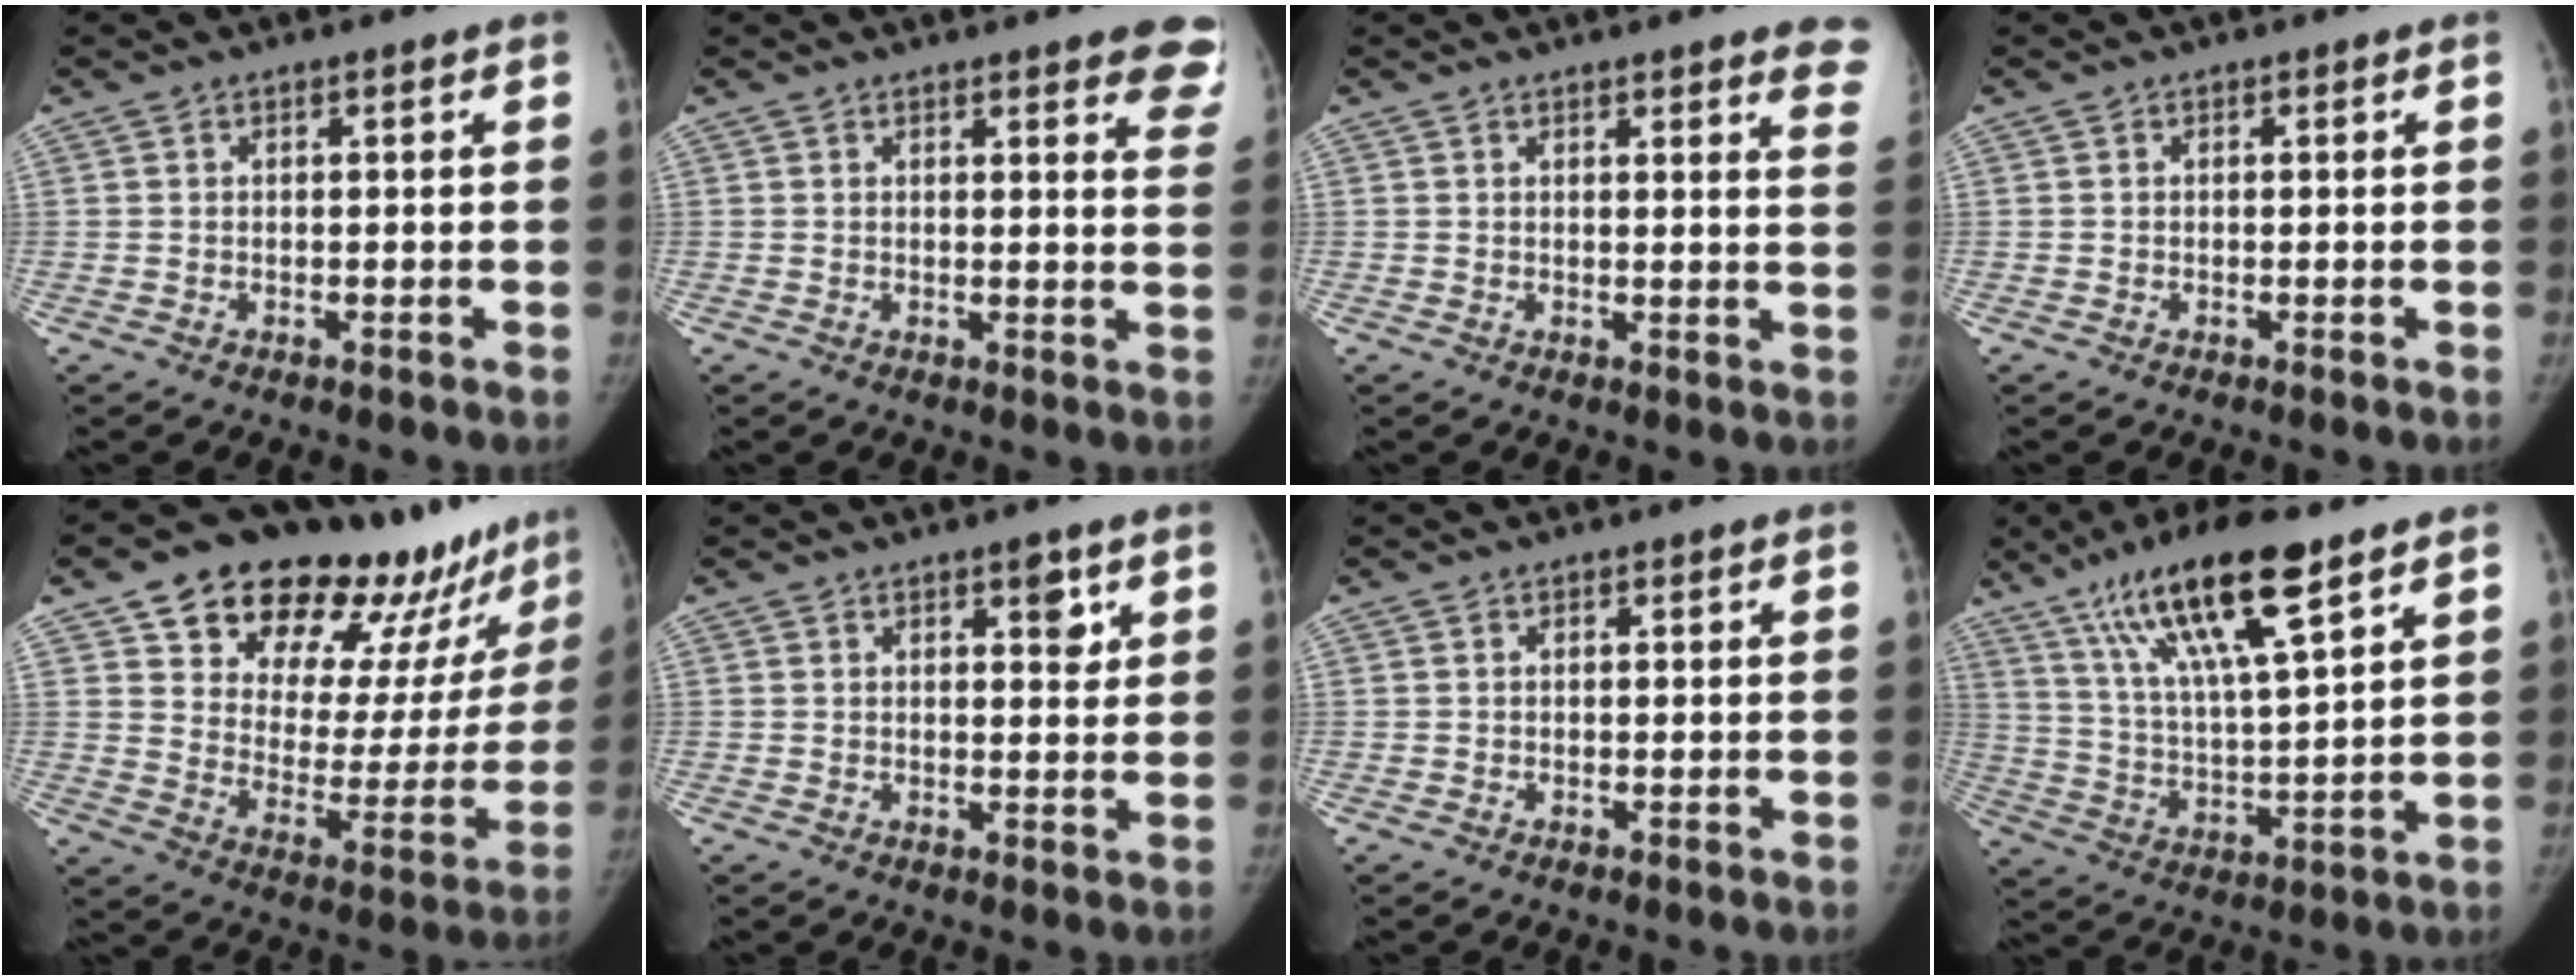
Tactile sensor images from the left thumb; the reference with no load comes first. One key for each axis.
{"total": 9.6, "fx": 7.2, "fy": 2.5, "fz": 5.8, "tx": -0.036, "ty": -0.028, "tz": 0.065}
{"total": 7.6, "fx": 5.8, "fy": 1.8, "fz": 4.5, "tx": -0.025, "ty": -0.025, "tz": 0.054}
{"total": 0.0}
{"total": 26.9, "fx": 20.6, "fy": 11.4, "fz": 13.1, "tx": -0.150, "ty": -0.089, "tz": 0.294}
{"total": 3.4, "fx": 1.8, "fy": 1.6, "fz": 2.4, "tx": -0.013, "ty": -0.010, "tz": 0.025}
{"total": 0.0}
{"total": 17.7, "fx": 10.5, "fy": 3.6, "fz": 13.7, "tx": -0.237, "ty": -0.036, "tz": 0.200}